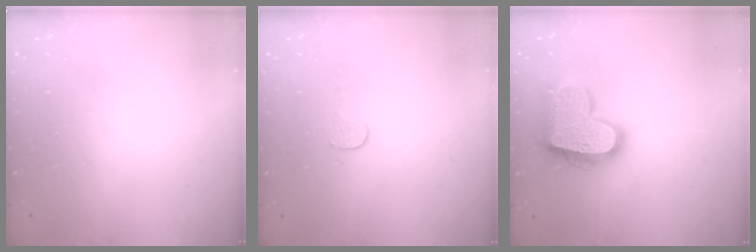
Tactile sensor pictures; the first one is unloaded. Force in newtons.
{"total": 3.0, "press": 3.0, "slide": 0.3}
{"total": 18.0, "press": 18.0, "slide": 1.1}